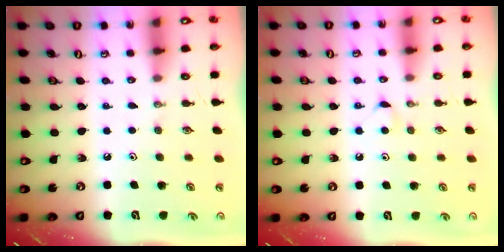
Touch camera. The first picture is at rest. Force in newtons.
{"total": 3.7, "press": 3.6, "slide": 0.6}